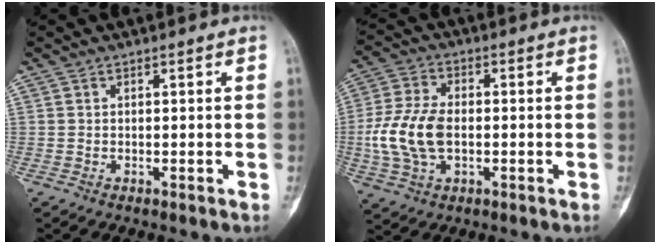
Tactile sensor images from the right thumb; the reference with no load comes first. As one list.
[{"total": 11.7, "force": [-1.2, 7.0, 9.2], "torque": [-0.197, 0.010, -0.024]}]